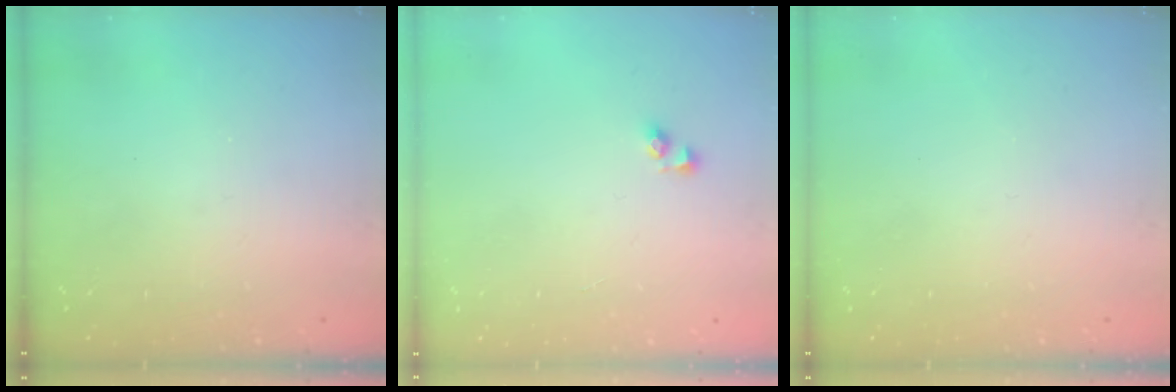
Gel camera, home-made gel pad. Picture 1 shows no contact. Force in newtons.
{"total": 4.0, "press": 3.9, "slide": 0.5}
{"total": 0.0}